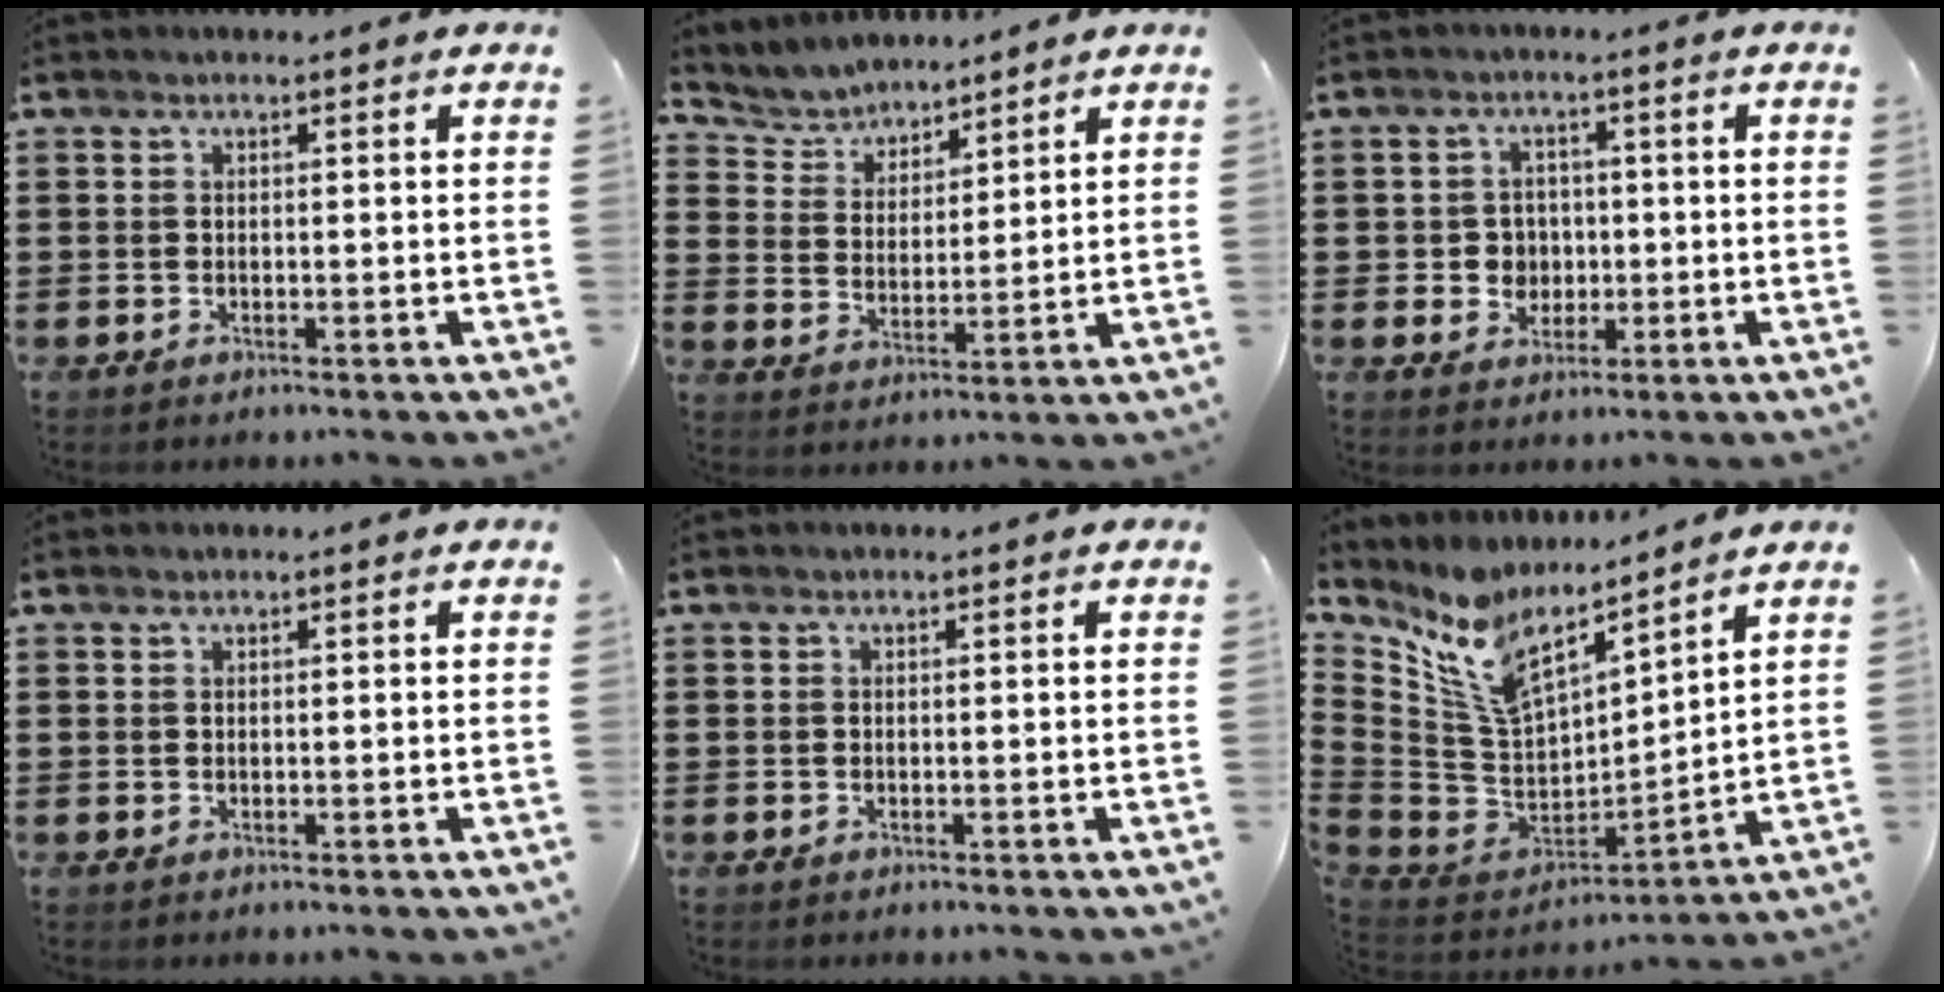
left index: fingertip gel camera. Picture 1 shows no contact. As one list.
[{"total": 4.5, "force": [4.2, 1.3, -0.3], "torque": [-0.020, -0.018, 0.076]}, {"total": 3.9, "force": [-0.3, 3.7, 1.3], "torque": [-0.033, 0.006, -0.011]}, {"total": 0.0}, {"total": 0.0}, {"total": 10.4, "force": [7.9, 3.5, 5.8], "torque": [-0.162, -0.064, 0.137]}]